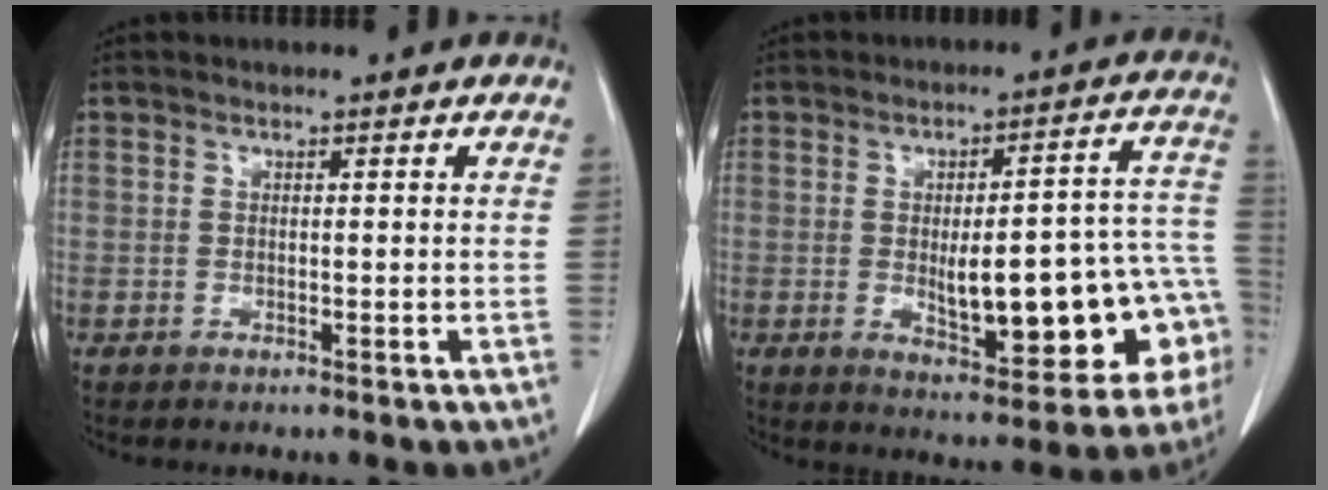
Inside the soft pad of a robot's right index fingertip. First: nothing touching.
{"total": 19.5, "force": [-3.5, 5.6, 18.3], "torque": [-0.169, 0.039, -0.021]}